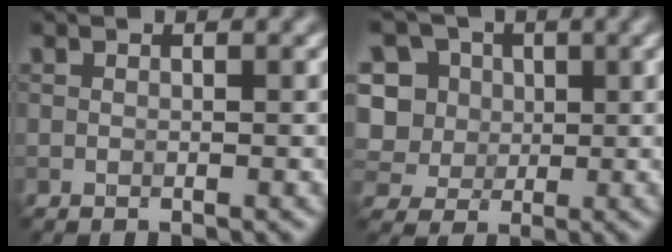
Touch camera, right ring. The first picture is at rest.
{"total": 11.4, "force": [3.6, 9.7, 4.8], "torque": [-0.122, 0.044, 0.046]}